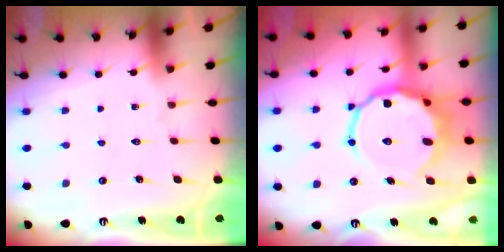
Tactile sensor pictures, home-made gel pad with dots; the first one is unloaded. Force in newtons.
{"total": 13.8, "press": 13.5, "slide": 3.0}